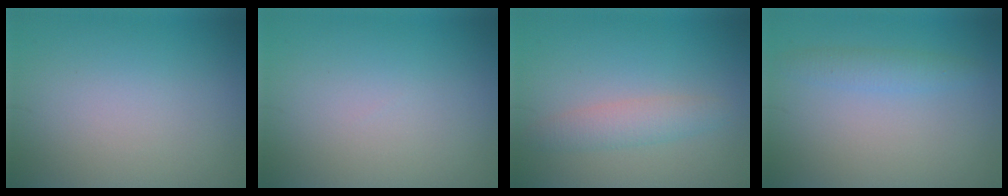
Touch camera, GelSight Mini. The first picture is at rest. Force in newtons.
{"total": 0.0}
{"total": 2.5, "press": 2.5, "slide": 0.1}
{"total": 1.8, "press": 1.8, "slide": 0.1}